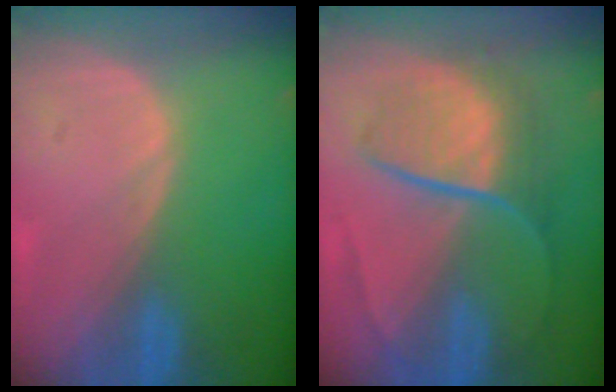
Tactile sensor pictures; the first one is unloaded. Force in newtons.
{"total": 8.8, "press": 7.7, "slide": 4.2}